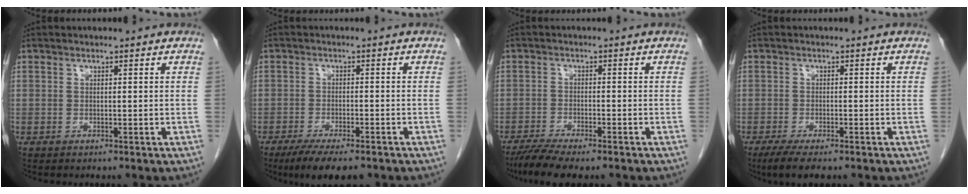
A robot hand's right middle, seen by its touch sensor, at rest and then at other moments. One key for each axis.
{"total": 7.8, "fx": -5.8, "fy": 1.9, "fz": 4.7, "tx": -0.074, "ty": -0.015, "tz": -0.089}
{"total": 6.9, "fx": -5.6, "fy": 0.8, "fz": 3.9, "tx": -0.065, "ty": -0.017, "tz": -0.092}
{"total": 5.1, "fx": -3.7, "fy": 1.1, "fz": 3.4, "tx": -0.058, "ty": -0.013, "tz": -0.056}